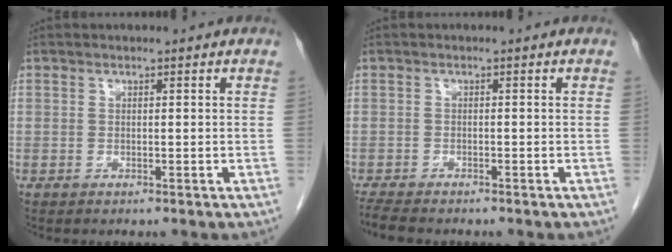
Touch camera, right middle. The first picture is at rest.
{"total": 4.2, "force": [-3.7, 0.8, 1.8], "torque": [-0.035, -0.013, -0.062]}